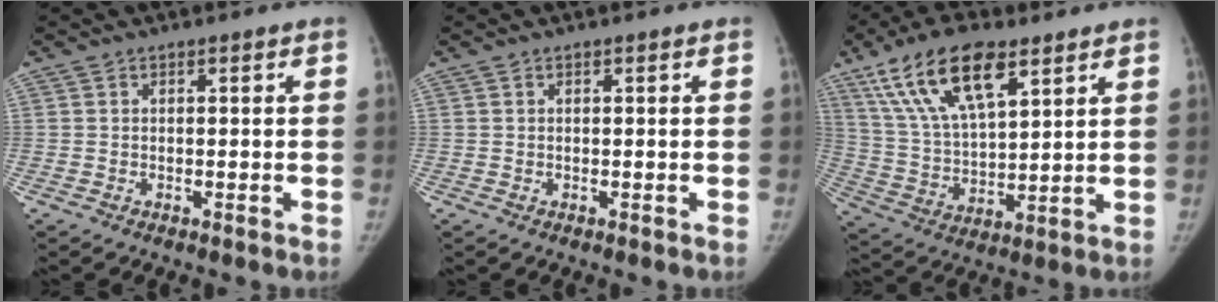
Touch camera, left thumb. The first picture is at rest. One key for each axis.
{"total": 0.0}
{"total": 17.5, "fx": 9.9, "fy": 7.1, "fz": 12.6, "tx": -0.215, "ty": -0.026, "tz": 0.188}